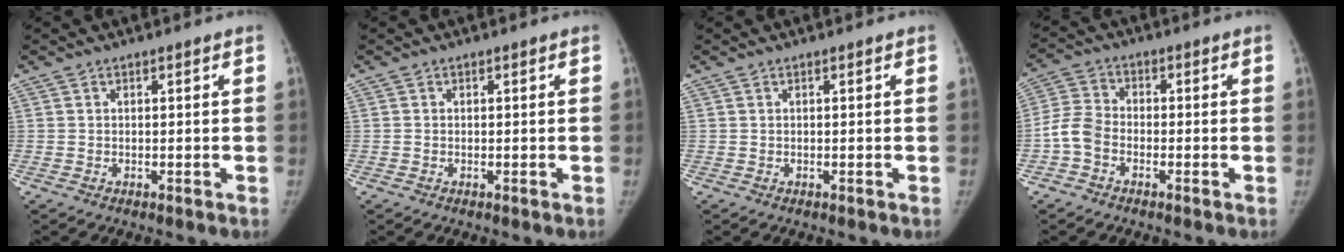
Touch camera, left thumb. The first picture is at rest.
{"total": 0.0}
{"total": 0.0}
{"total": 5.9, "force": [-2.2, 4.3, 3.4], "torque": [-0.065, 0.018, -0.054]}